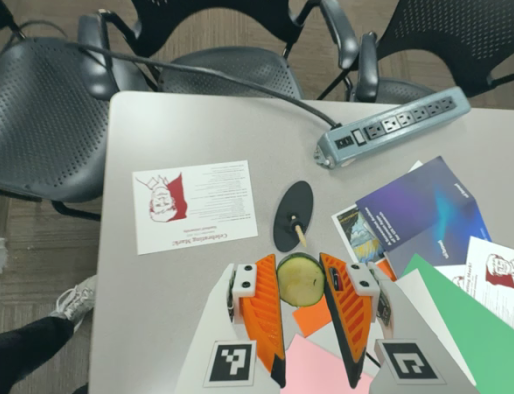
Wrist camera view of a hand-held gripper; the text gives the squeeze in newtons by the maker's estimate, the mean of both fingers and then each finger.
{"total": 6.2, "left": 5.7, "right": 6.8}